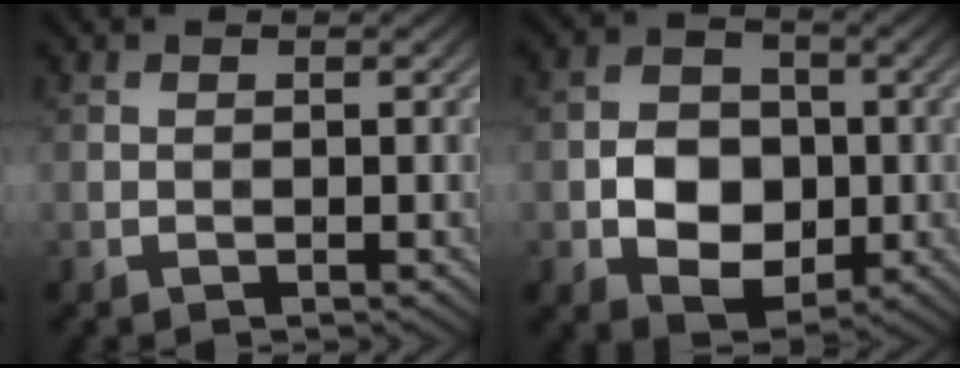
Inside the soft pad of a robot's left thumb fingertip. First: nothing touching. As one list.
[{"total": 7.3, "force": [-1.4, 5.5, 4.5], "torque": [-0.084, -0.006, -0.031]}]